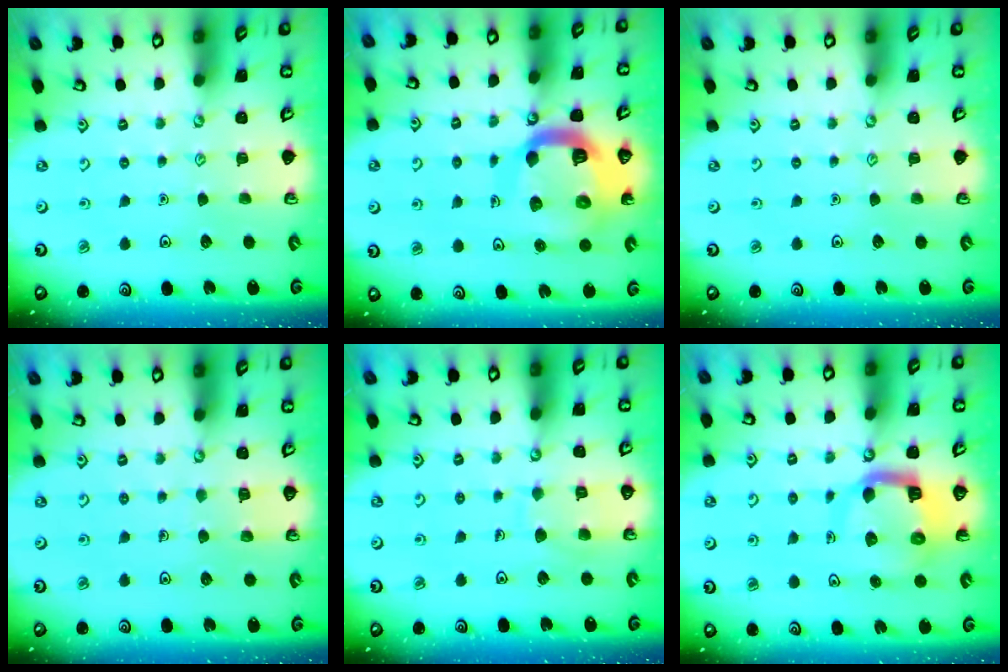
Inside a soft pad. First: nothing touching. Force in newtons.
{"total": 16.2, "press": 16.1, "slide": 1.8}
{"total": 0.0}
{"total": 3.6, "press": 3.6, "slide": 0.3}
{"total": 7.8, "press": 7.8, "slide": 0.7}
{"total": 10.2, "press": 10.1, "slide": 1.4}